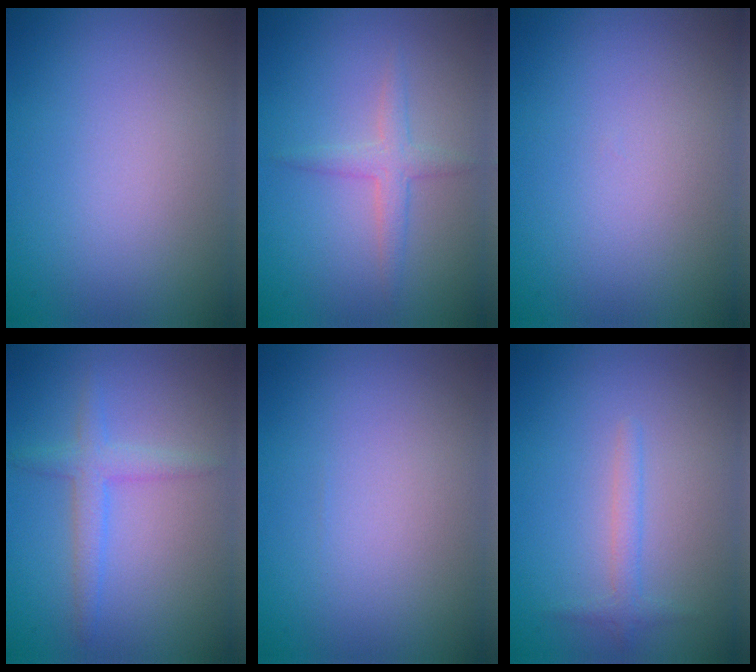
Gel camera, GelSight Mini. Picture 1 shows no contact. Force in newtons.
{"total": 1.9, "press": 1.9, "slide": 0.1}
{"total": 0.0}
{"total": 2.3, "press": 2.3, "slide": 0.1}
{"total": 0.0}
{"total": 1.4, "press": 1.4, "slide": 0.0}